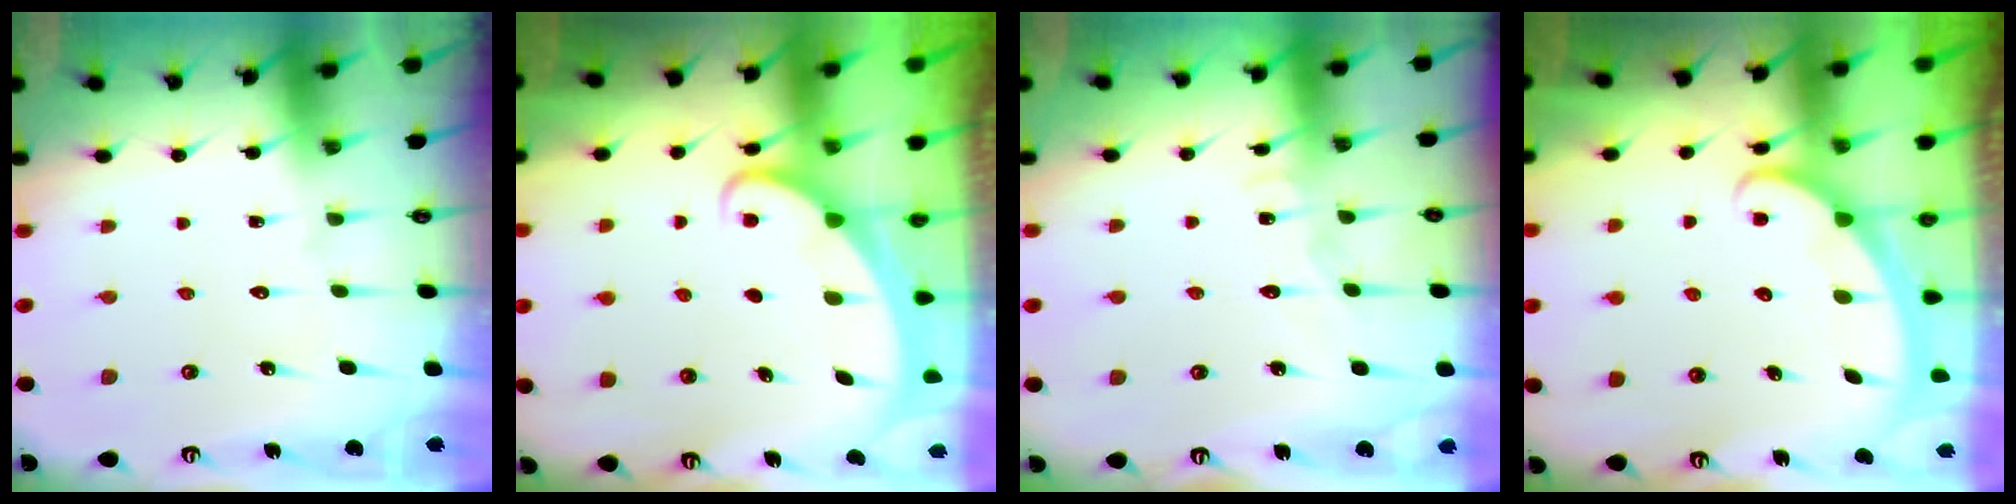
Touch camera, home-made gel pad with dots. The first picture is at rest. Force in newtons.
{"total": 2.0, "press": 2.0, "slide": 0.3}
{"total": 5.9, "press": 5.9, "slide": 0.7}
{"total": 3.6, "press": 3.6, "slide": 0.2}